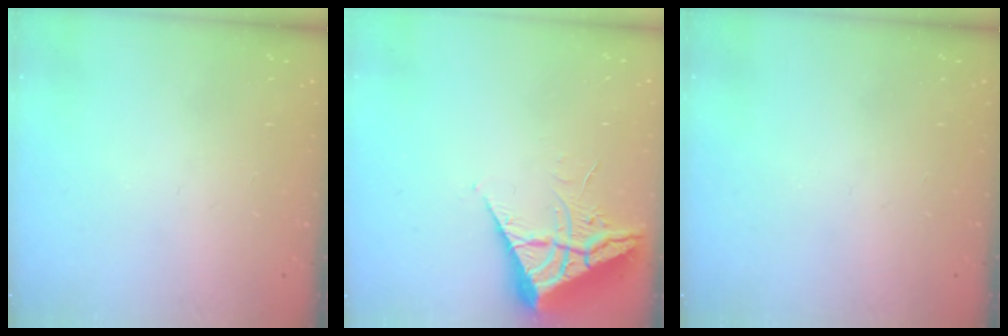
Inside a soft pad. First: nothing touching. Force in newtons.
{"total": 6.5, "press": 6.4, "slide": 0.7}
{"total": 0.0}